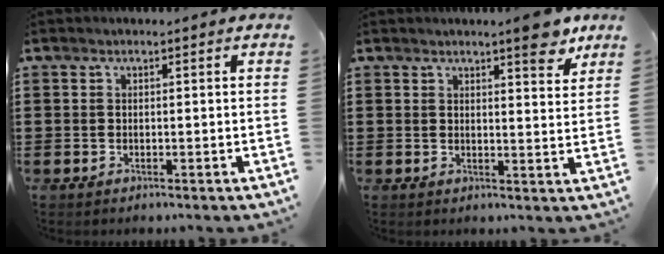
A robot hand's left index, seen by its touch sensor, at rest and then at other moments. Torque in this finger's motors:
{"motor_torque": [0.29, -0.28, 0.23, 0.07]}